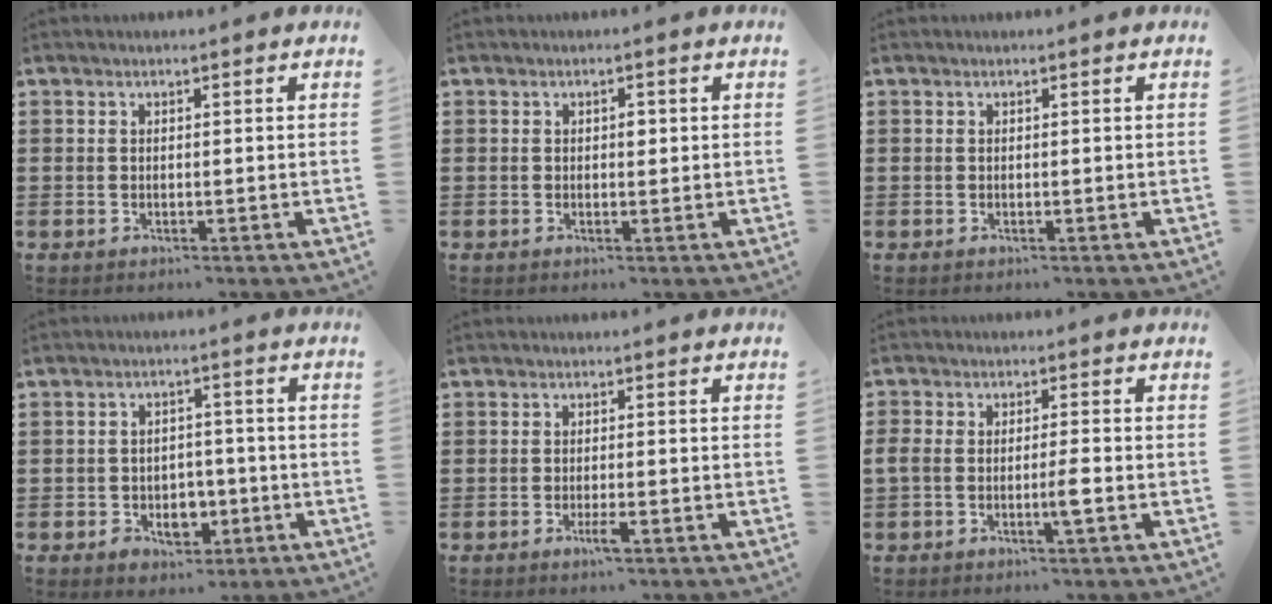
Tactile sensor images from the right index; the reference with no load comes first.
{"total": 1.3, "force": [0.3, 0.7, 1.0], "torque": [-0.013, 0.002, 0.001]}
{"total": 0.0}
{"total": 4.4, "force": [-1.8, 3.5, 2.0], "torque": [-0.034, 0.006, -0.035]}
{"total": 2.3, "force": [-1.2, 0.2, 1.9], "torque": [-0.040, -0.005, -0.023]}
{"total": 3.6, "force": [-1.3, 0.7, 3.2], "torque": [-0.064, 0.001, -0.027]}